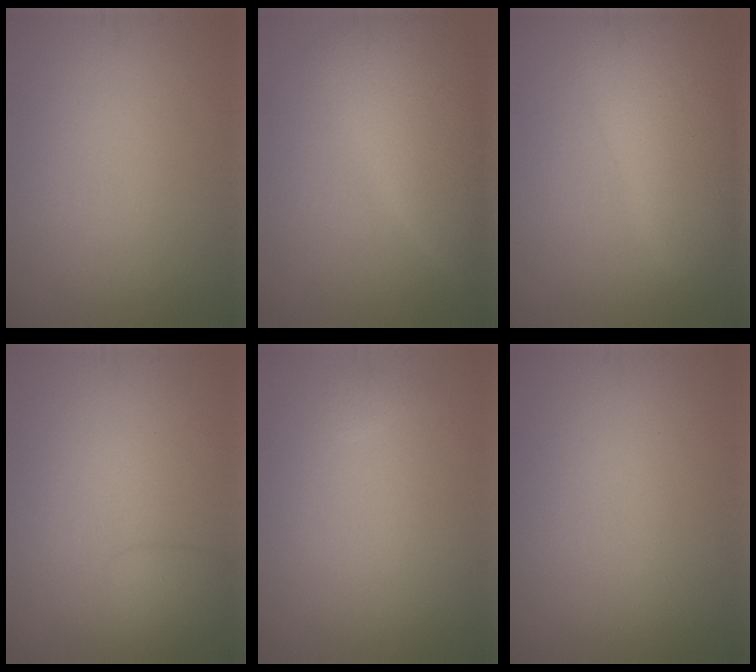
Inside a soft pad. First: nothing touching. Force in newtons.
{"total": 6.8, "press": 6.8, "slide": 0.2}
{"total": 8.1, "press": 8.1, "slide": 0.5}
{"total": 2.0, "press": 1.9, "slide": 0.1}
{"total": 0.5, "press": 0.5, "slide": 0.1}
{"total": 0.0}